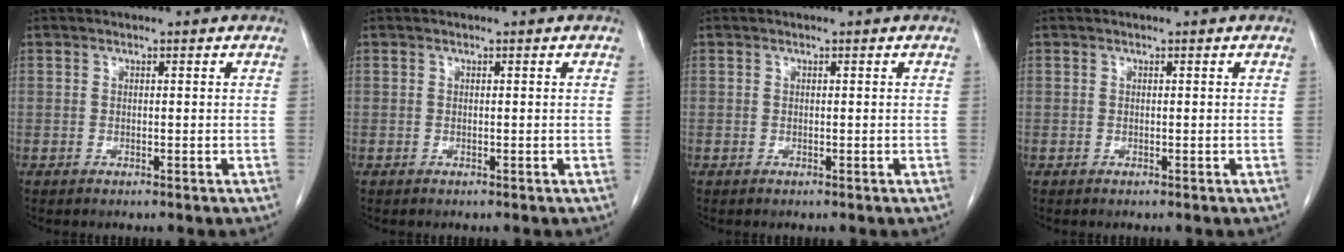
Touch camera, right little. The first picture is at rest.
{"total": 0.0}
{"total": 0.0}
{"total": 0.0}